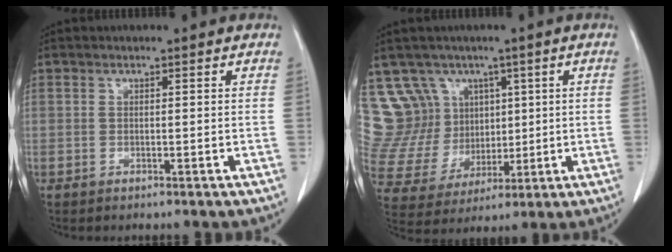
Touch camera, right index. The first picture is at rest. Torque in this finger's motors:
{"motor_torque": [-0.91, 0.71, -0.41, -0.06]}